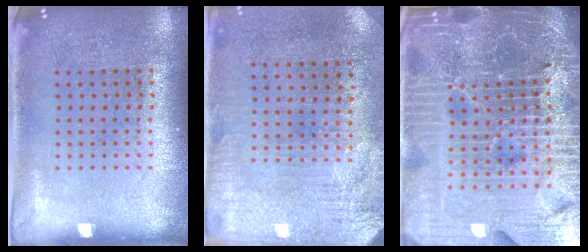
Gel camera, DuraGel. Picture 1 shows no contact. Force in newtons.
{"total": 3.4, "press": 2.8, "slide": 1.9}
{"total": 7.1, "press": 6.2, "slide": 3.6}